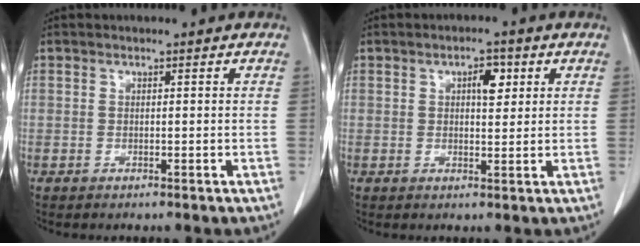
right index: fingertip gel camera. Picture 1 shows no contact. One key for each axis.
{"total": 3.5, "fx": 1.3, "fy": 1.5, "fz": 2.9, "tx": -0.045, "ty": 0.004, "tz": 0.018}